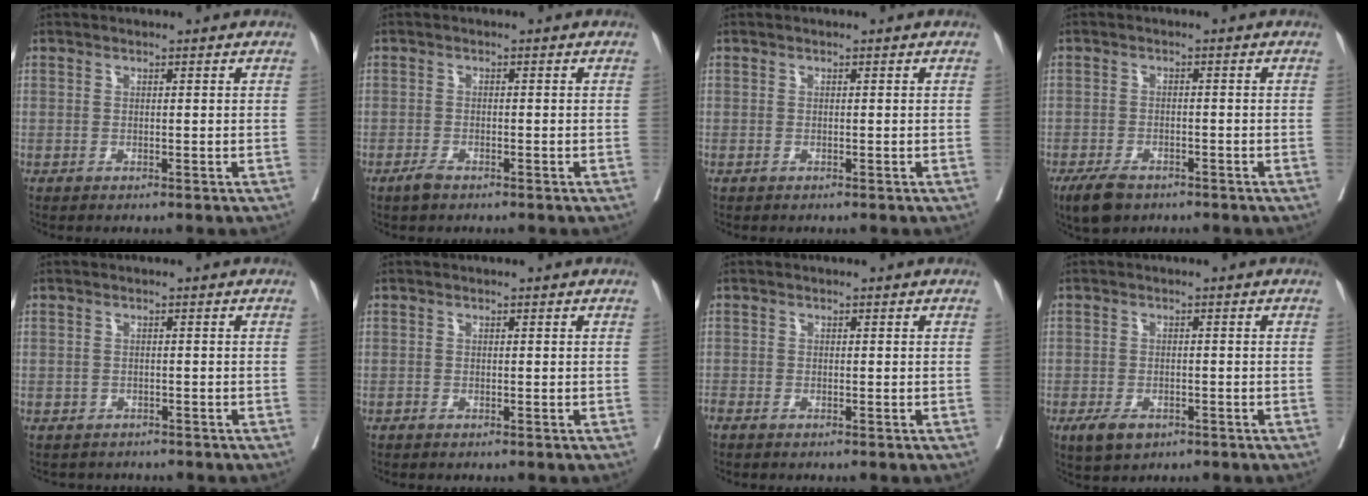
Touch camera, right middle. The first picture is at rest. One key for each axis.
{"total": 1.7, "fx": -1.3, "fy": 0.6, "fz": 0.9, "tx": -0.021, "ty": -0.001, "tz": -0.022}
{"total": 0.0}
{"total": 4.9, "fx": -3.6, "fy": 2.3, "fz": 2.5, "tx": -0.049, "ty": -0.005, "tz": -0.058}
{"total": 2.9, "fx": -2.5, "fy": 1.4, "fz": 0.0, "tx": -0.007, "ty": -0.001, "tz": -0.038}
{"total": 0.0}
{"total": 1.2, "fx": -1.1, "fy": 0.4, "fz": 0.4, "tx": -0.015, "ty": -0.005, "tz": -0.022}
{"total": 3.9, "fx": -2.3, "fy": 2.1, "fz": 2.4, "tx": -0.046, "ty": -0.004, "tz": -0.032}